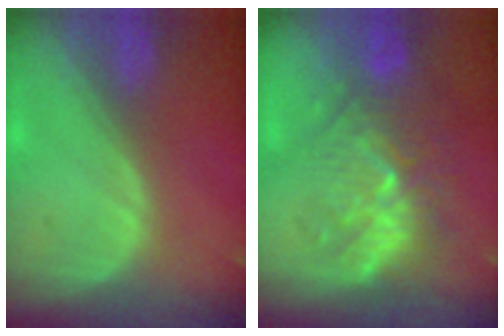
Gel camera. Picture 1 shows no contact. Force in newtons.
{"total": 9.4, "press": 9.0, "slide": 2.7}